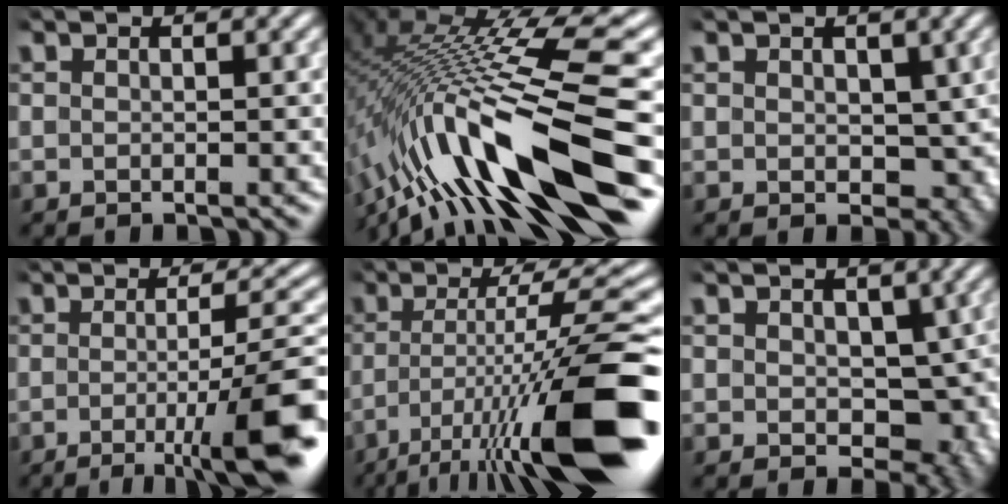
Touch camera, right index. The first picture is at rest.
{"total": 13.7, "force": [-3.4, 5.8, 12.0], "torque": [-0.224, -0.019, -0.029]}
{"total": 2.9, "force": [-0.9, 2.3, 1.5], "torque": [-0.020, -0.025, 0.006]}
{"total": 8.5, "force": [-3.6, 1.5, 7.6], "torque": [-0.094, -0.003, -0.052]}
{"total": 11.7, "force": [-3.9, 2.5, 10.7], "torque": [-0.157, -0.019, -0.043]}
{"total": 4.4, "force": [-0.9, 3.1, 2.9], "torque": [-0.041, -0.036, 0.009]}